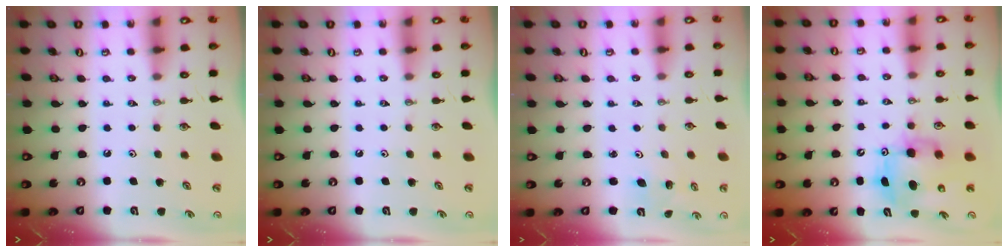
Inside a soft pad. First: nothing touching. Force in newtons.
{"total": 0.0}
{"total": 2.0, "press": 2.0, "slide": 0.1}
{"total": 8.6, "press": 8.3, "slide": 2.1}